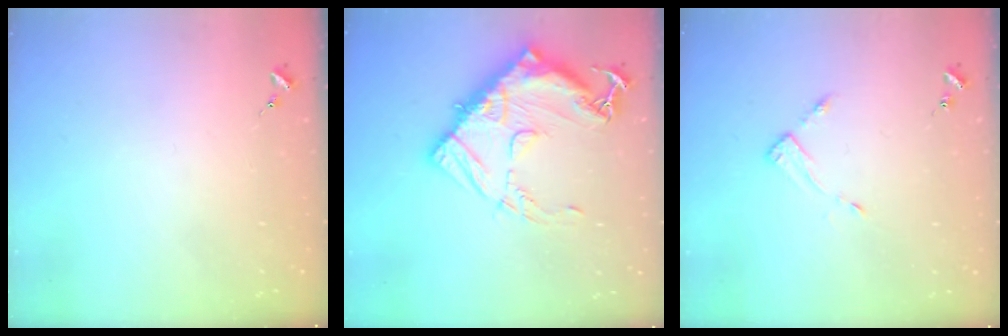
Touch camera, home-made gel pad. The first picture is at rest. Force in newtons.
{"total": 19.9, "press": 19.8, "slide": 1.7}
{"total": 3.4, "press": 3.4, "slide": 0.4}